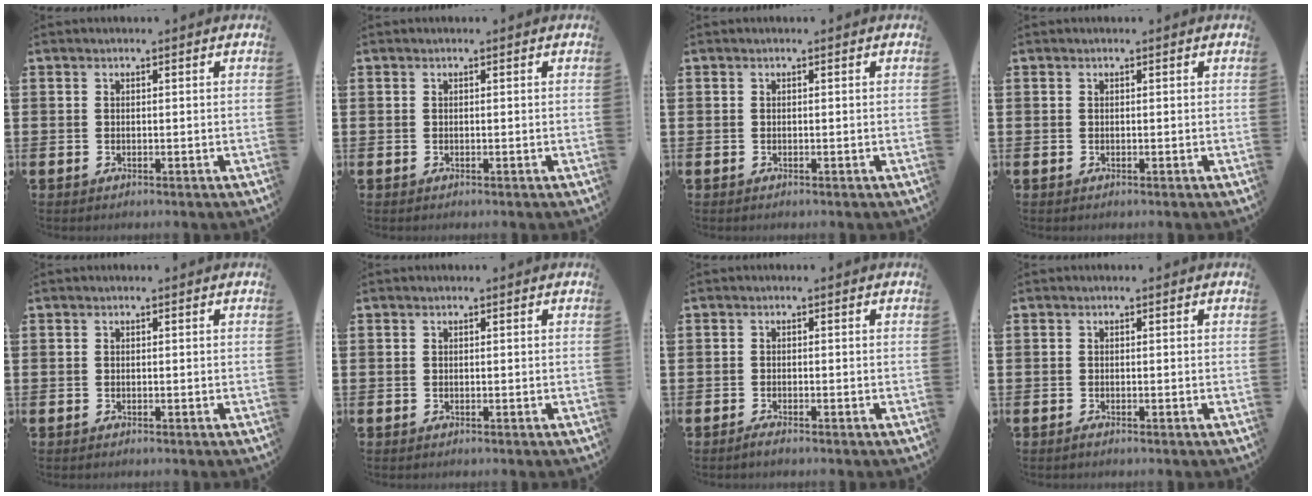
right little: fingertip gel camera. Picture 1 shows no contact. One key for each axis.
{"total": 0.0}
{"total": 0.0}
{"total": 0.0}
{"total": 0.0}
{"total": 0.0}
{"total": 0.9, "fx": -0.6, "fy": 0.1, "fz": 0.7, "tx": -0.012, "ty": -0.002, "tz": -0.012}
{"total": 0.6, "fx": -0.4, "fy": 0.1, "fz": 0.5, "tx": -0.009, "ty": -0.002, "tz": -0.007}